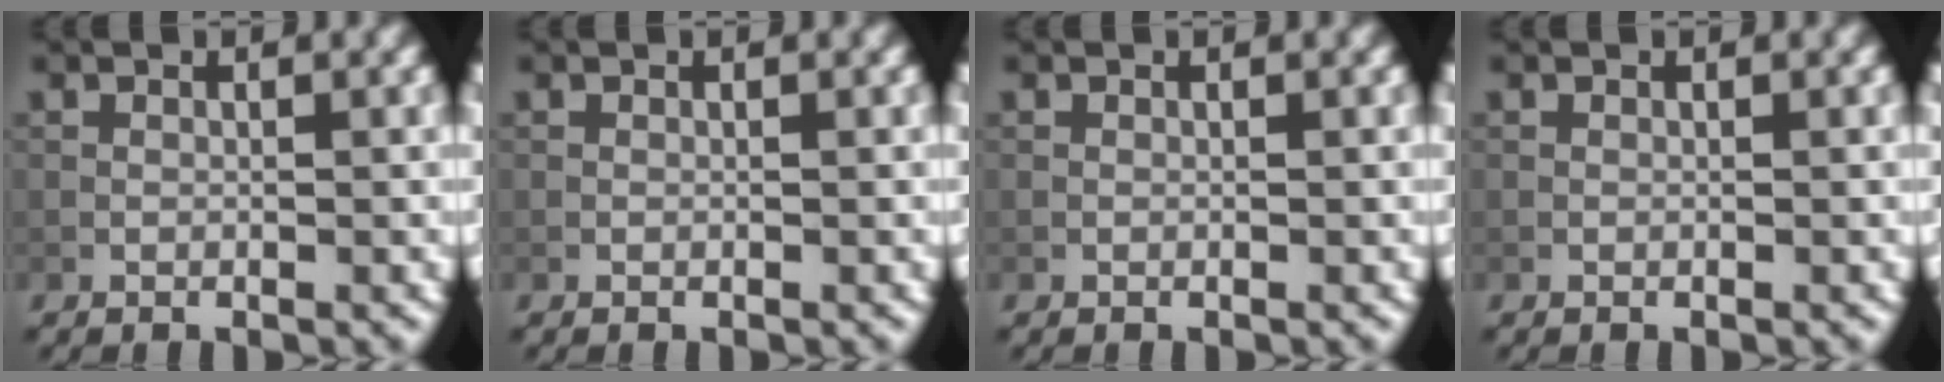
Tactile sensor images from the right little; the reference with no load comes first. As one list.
[{"total": 0.0}, {"total": 0.0}, {"total": 0.0}]